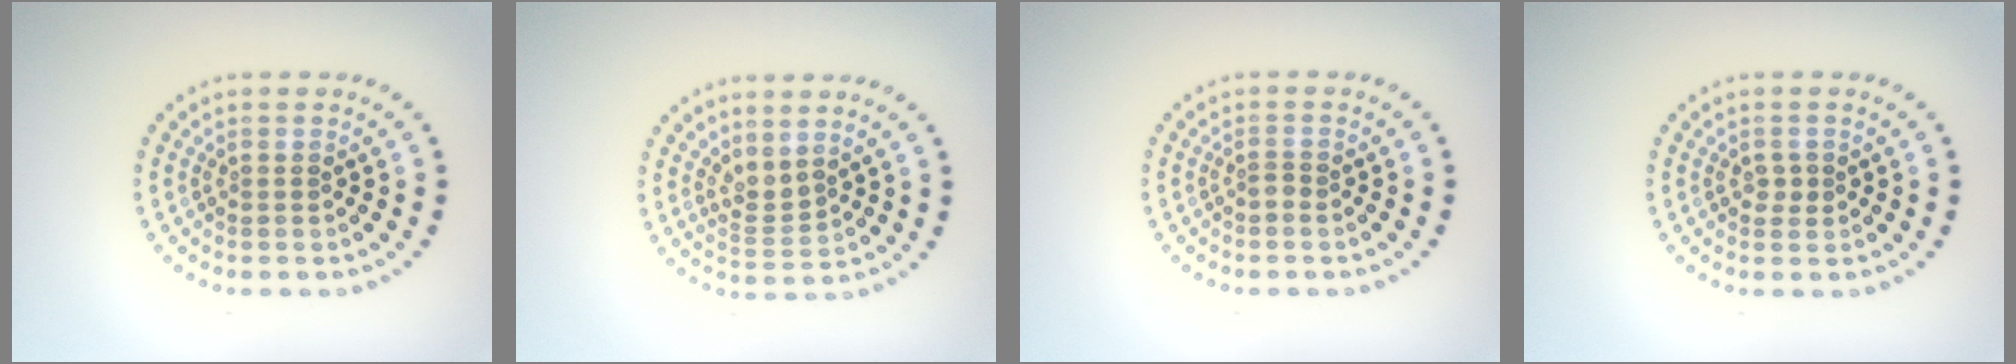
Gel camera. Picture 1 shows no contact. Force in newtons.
{"total": 1.8, "press": 1.3, "slide": 1.2}
{"total": 0.8, "press": 0.5, "slide": 0.7}
{"total": 1.1, "press": 1.0, "slide": 0.3}